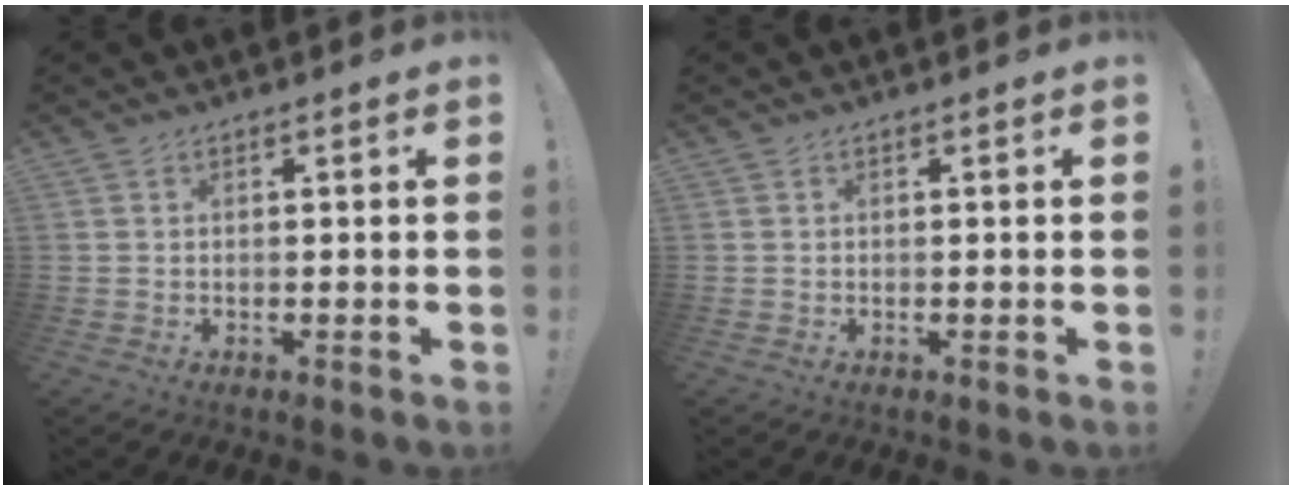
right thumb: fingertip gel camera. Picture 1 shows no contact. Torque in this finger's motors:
{"motor_torque": [0.00, 0.00, 0.00, 0.00, 0.00]}